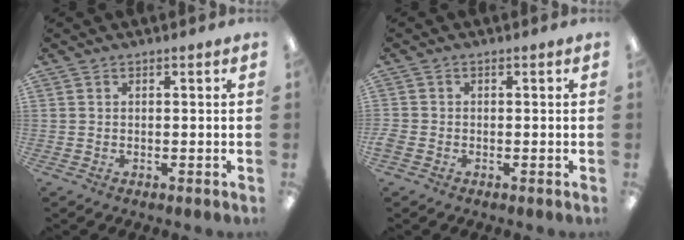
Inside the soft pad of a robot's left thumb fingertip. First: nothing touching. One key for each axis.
{"total": 1.5, "fx": -0.8, "fy": 1.0, "fz": 0.7, "tx": -0.012, "ty": 0.004, "tz": -0.015}